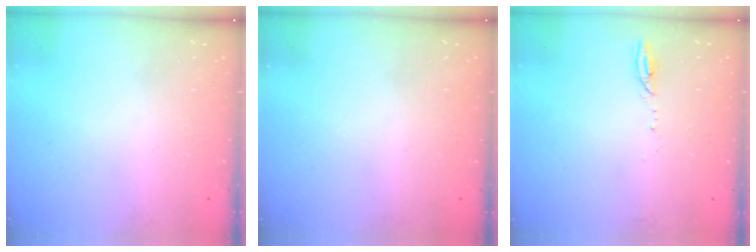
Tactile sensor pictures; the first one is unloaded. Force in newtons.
{"total": 2.7, "press": 2.0, "slide": 1.8}
{"total": 3.8, "press": 3.8, "slide": 0.4}